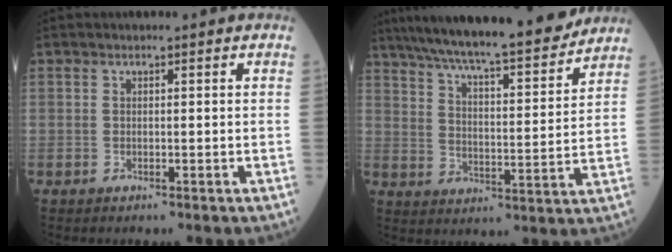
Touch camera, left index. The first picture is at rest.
{"total": 22.5, "force": [19.7, 2.3, 10.7], "torque": [-0.183, -0.002, 0.285]}